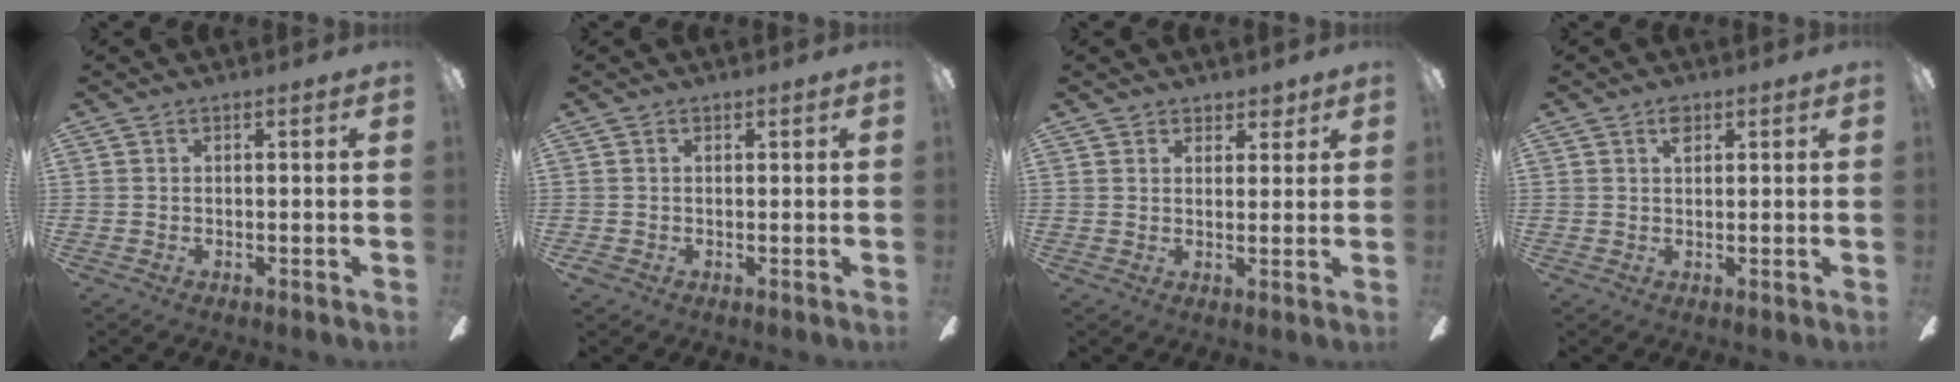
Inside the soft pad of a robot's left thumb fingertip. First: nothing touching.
{"total": 1.2, "force": [0.2, 1.1, 0.2], "torque": [-0.004, 0.003, 0.002]}
{"total": 3.4, "force": [2.6, 2.2, 0.3], "torque": [0.010, -0.010, 0.045]}
{"total": 2.5, "force": [1.4, 1.3, 1.6], "torque": [-0.017, -0.003, 0.022]}